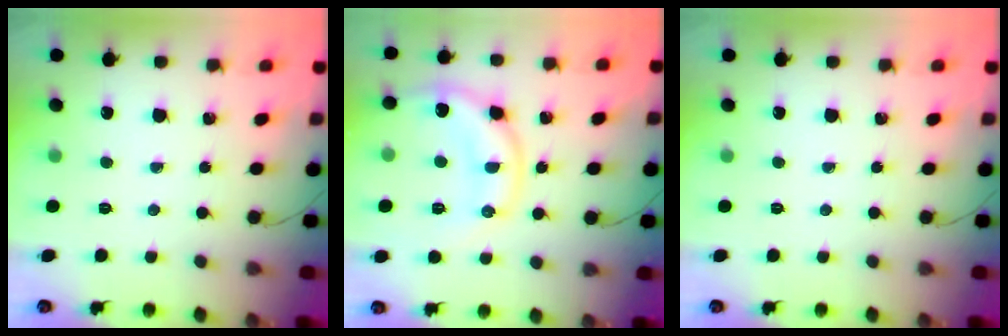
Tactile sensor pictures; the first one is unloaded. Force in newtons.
{"total": 12.4, "press": 12.4, "slide": 0.4}
{"total": 0.0}